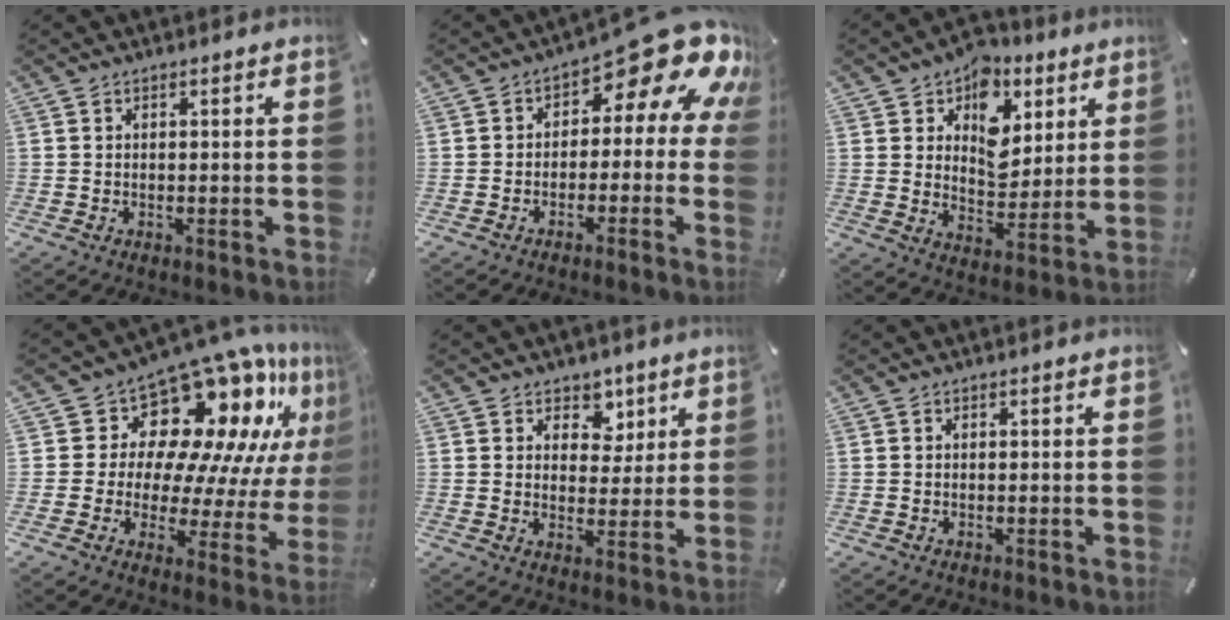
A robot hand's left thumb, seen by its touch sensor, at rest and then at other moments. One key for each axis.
{"total": 14.7, "fx": 7.5, "fy": 6.6, "fz": 10.8, "tx": -0.138, "ty": -0.062, "tz": 0.120}
{"total": 11.6, "fx": 4.6, "fy": 9.2, "fz": 5.2, "tx": -0.069, "ty": -0.038, "tz": 0.083}
{"total": 16.2, "fx": 11.5, "fy": 8.7, "fz": 7.3, "tx": -0.098, "ty": -0.128, "tz": 0.192}
{"total": 6.6, "fx": 3.0, "fy": 5.7, "fz": 1.6, "tx": -0.008, "ty": -0.021, "tz": 0.048}
{"total": 0.0}